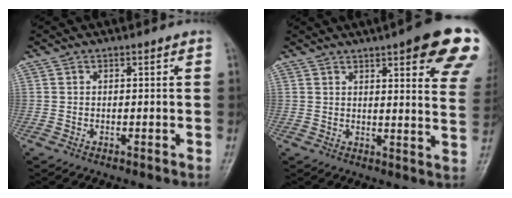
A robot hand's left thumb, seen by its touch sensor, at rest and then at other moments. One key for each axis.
{"total": 18.9, "fx": 10.8, "fy": 4.2, "fz": 15.0, "tx": -0.165, "ty": -0.030, "tz": 0.119}